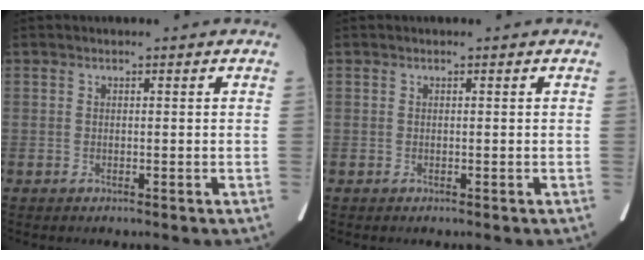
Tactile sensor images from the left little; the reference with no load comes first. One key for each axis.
{"total": 0.0}